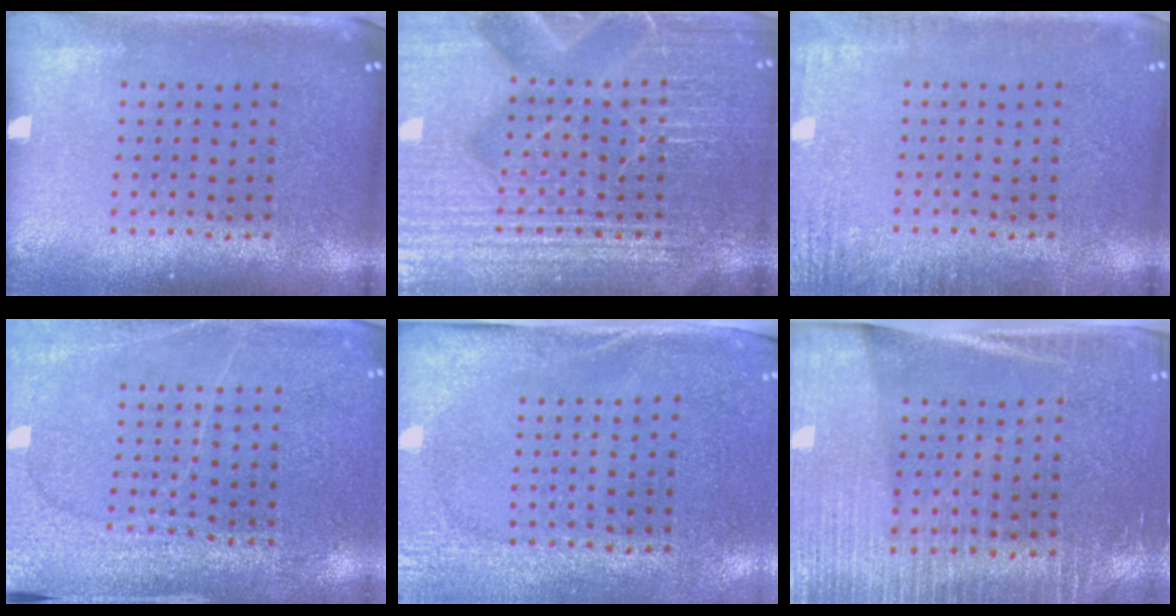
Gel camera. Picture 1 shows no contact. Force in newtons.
{"total": 7.5, "press": 7.5, "slide": 1.0}
{"total": 2.1, "press": 2.1, "slide": 0.2}
{"total": 2.9, "press": 2.8, "slide": 0.4}
{"total": 2.7, "press": 2.1, "slide": 1.7}
{"total": 3.4, "press": 3.1, "slide": 1.4}